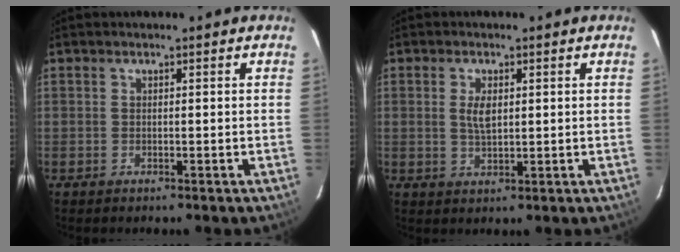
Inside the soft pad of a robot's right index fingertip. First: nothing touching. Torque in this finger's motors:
{"motor_torque": [0.03, 0.01, 0.08, 0.05]}